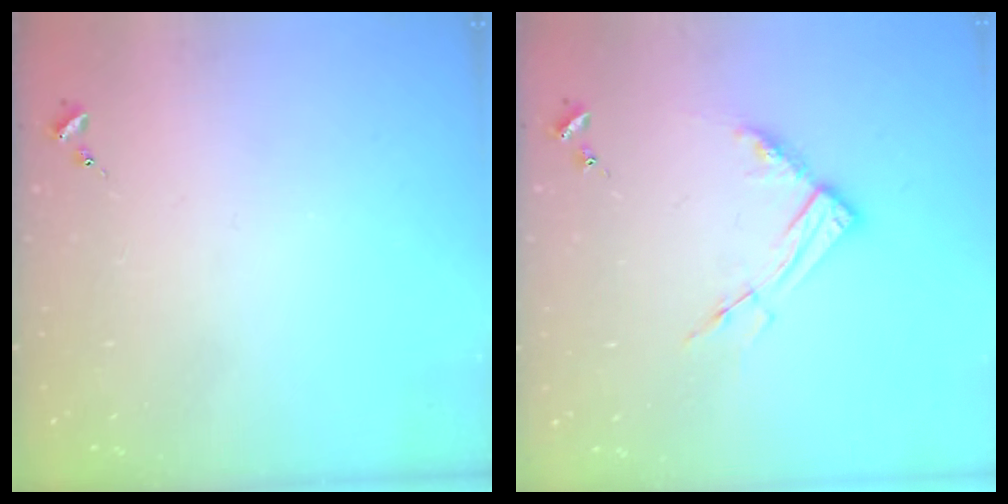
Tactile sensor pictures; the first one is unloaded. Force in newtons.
{"total": 8.9, "press": 8.9, "slide": 0.8}